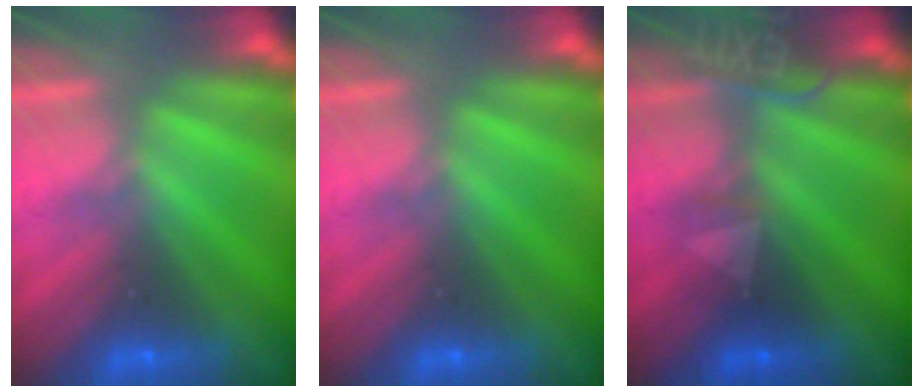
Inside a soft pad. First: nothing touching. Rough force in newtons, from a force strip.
{"total": 0.0}
{"total": 2.4}